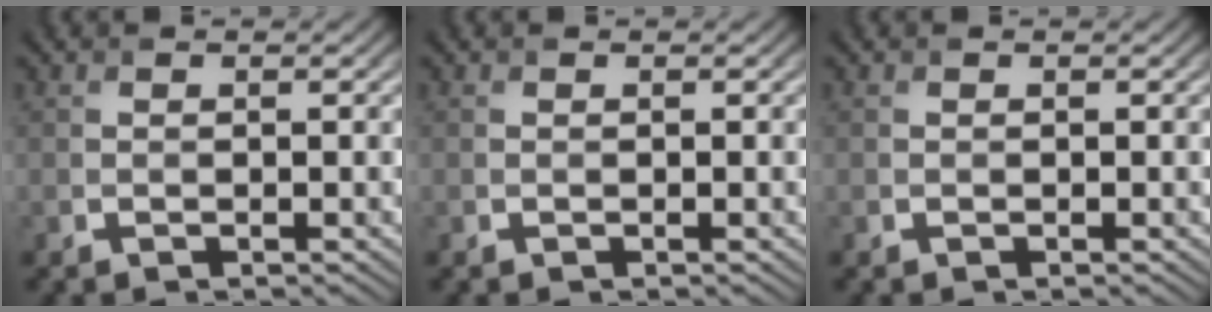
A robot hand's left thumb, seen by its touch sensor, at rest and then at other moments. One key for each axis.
{"total": 0.0}
{"total": 0.0}